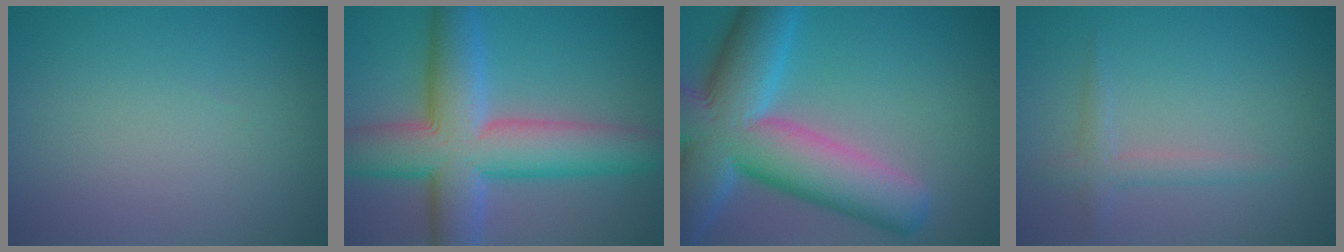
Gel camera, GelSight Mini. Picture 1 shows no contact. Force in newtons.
{"total": 11.1, "press": 11.1, "slide": 0.4}
{"total": 13.7, "press": 13.7, "slide": 0.6}
{"total": 1.7, "press": 1.7, "slide": 0.1}